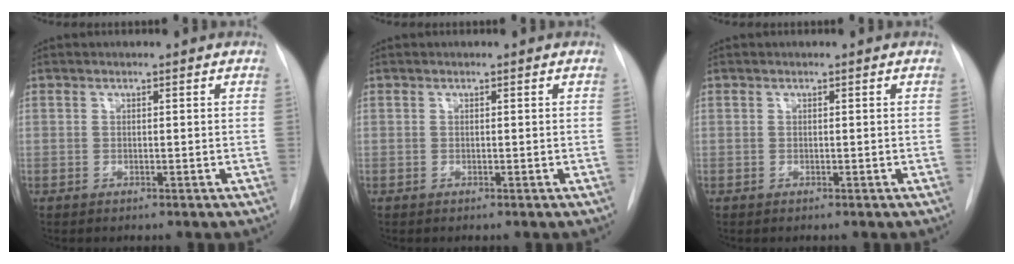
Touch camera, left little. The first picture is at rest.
{"total": 0.0}
{"total": 0.0}